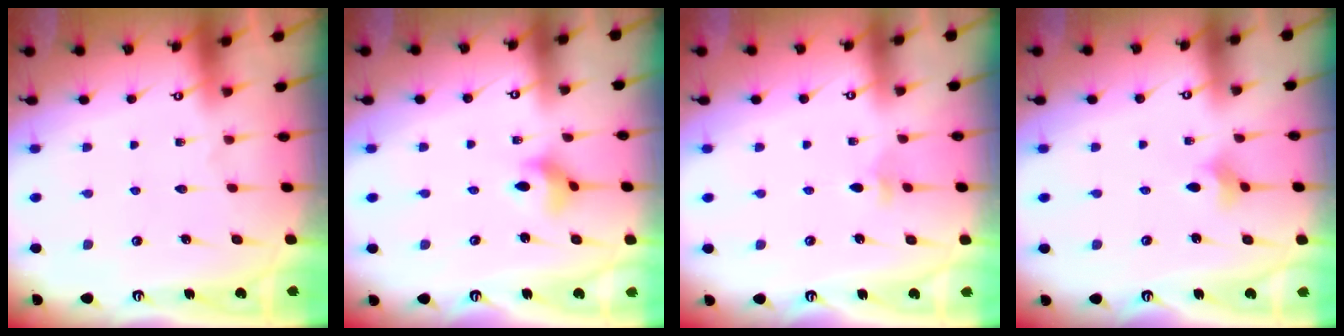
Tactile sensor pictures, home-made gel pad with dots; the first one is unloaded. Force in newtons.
{"total": 3.8, "press": 3.8, "slide": 0.6}
{"total": 3.4, "press": 3.3, "slide": 0.9}
{"total": 3.0, "press": 2.9, "slide": 0.5}